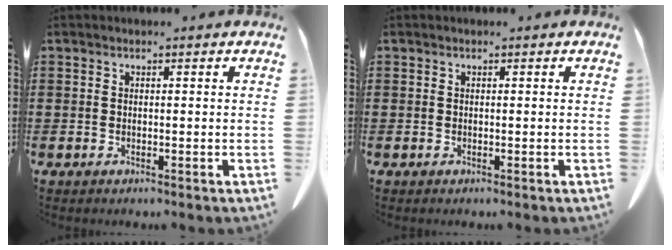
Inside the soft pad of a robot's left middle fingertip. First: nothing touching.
{"total": 0.0}